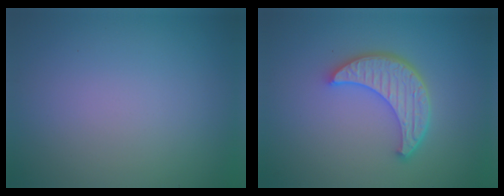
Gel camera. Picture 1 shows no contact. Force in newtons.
{"total": 5.2, "press": 4.1, "slide": 3.3}